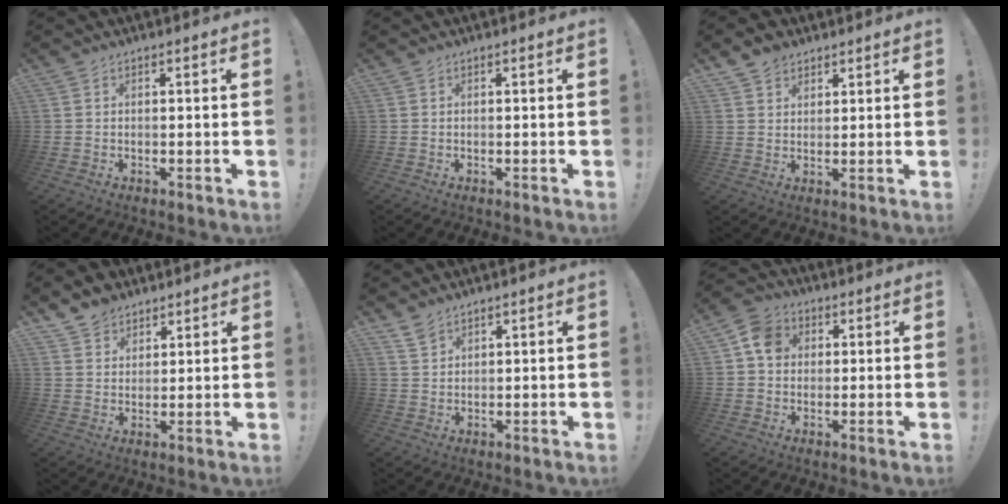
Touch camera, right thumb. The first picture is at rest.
{"total": 0.0}
{"total": 4.6, "force": [3.4, 3.0, 0.9], "torque": [-0.012, -0.018, 0.062]}
{"total": 6.2, "force": [4.9, 3.8, 0.6], "torque": [-0.018, -0.032, 0.097]}
{"total": 3.8, "force": [3.1, 2.0, 0.9], "torque": [-0.006, -0.021, 0.057]}
{"total": 8.1, "force": [1.7, 6.9, 3.8], "torque": [-0.055, 0.009, 0.037]}